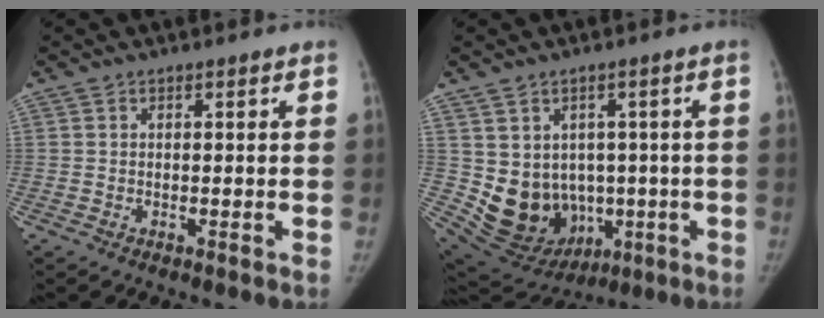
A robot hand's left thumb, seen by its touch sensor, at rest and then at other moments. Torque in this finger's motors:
{"motor_torque": [1.35, 1.40, 0.81, -0.80, 0.05]}